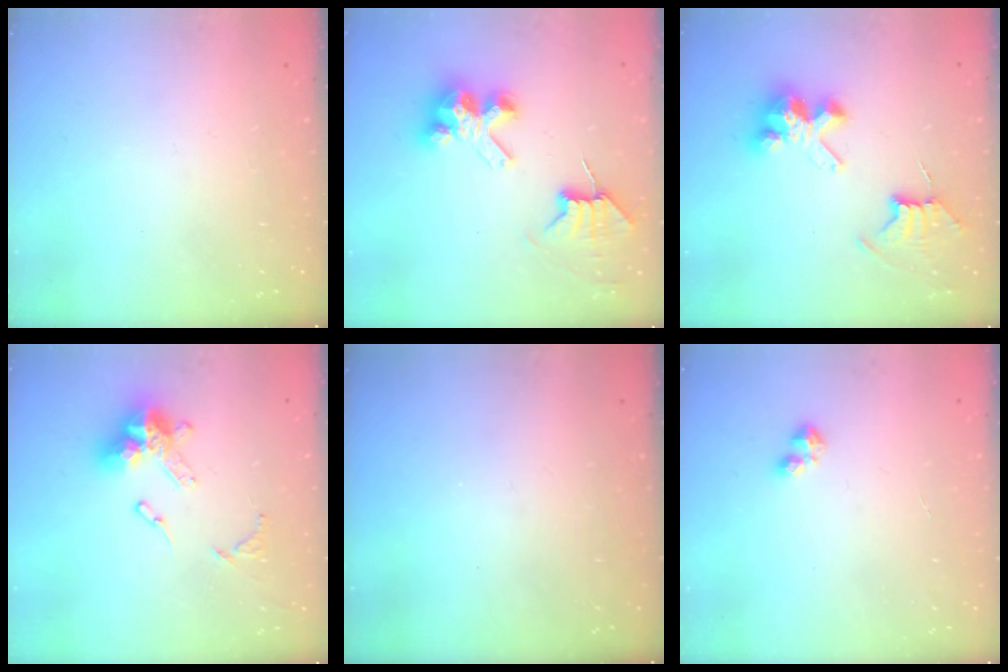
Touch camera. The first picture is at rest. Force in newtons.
{"total": 7.8, "press": 7.7, "slide": 1.0}
{"total": 8.9, "press": 8.8, "slide": 0.7}
{"total": 14.2, "press": 14.1, "slide": 1.3}
{"total": 0.0}
{"total": 1.9, "press": 1.9, "slide": 0.4}